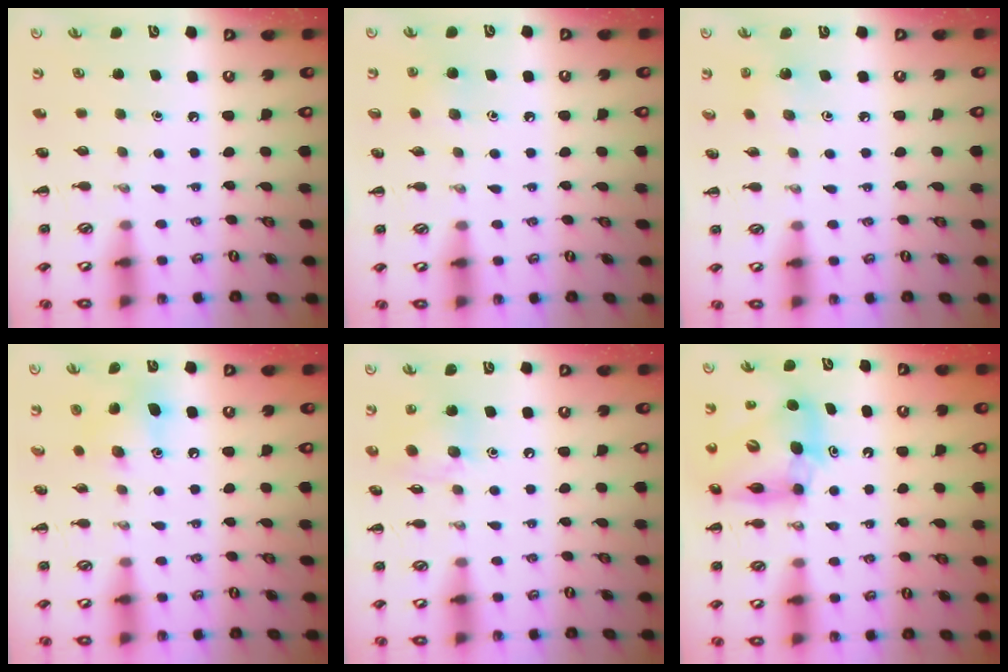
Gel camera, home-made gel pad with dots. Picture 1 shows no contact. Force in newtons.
{"total": 6.0, "press": 5.5, "slide": 2.3}
{"total": 2.9, "press": 2.7, "slide": 0.9}
{"total": 7.6, "press": 7.4, "slide": 1.8}
{"total": 10.8, "press": 10.6, "slide": 2.4}
{"total": 11.9, "press": 11.4, "slide": 3.4}